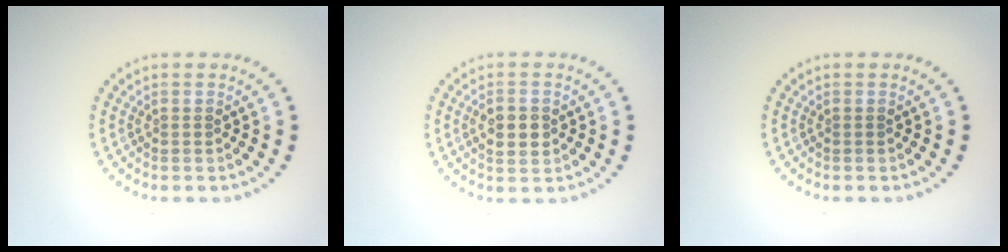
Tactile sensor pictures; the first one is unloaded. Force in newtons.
{"total": 2.7, "press": 2.7, "slide": 0.1}
{"total": 0.0}